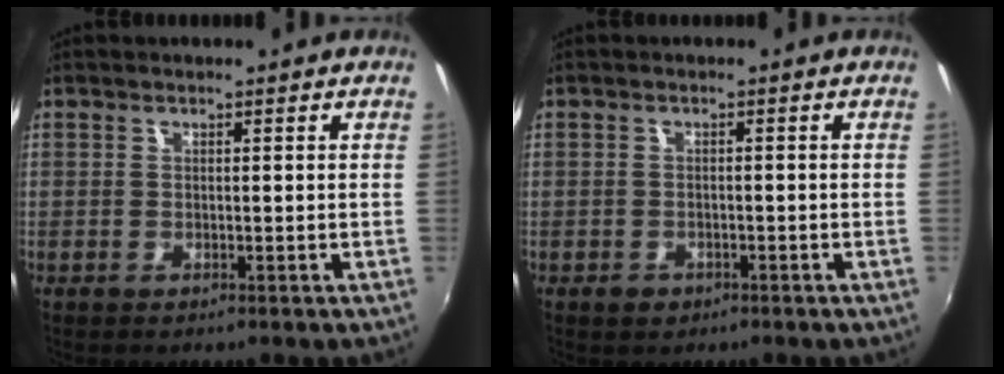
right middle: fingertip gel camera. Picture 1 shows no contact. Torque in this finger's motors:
{"motor_torque": [0.50, -0.46, -0.06, 0.00]}